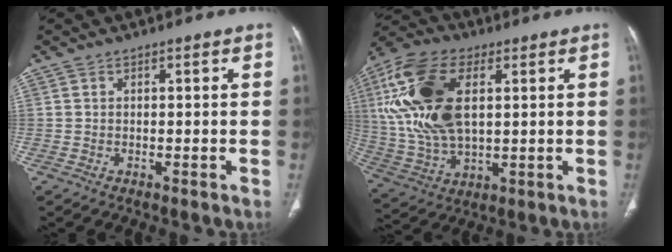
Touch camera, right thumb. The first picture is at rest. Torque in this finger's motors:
{"motor_torque": [1.40, 3.61, 2.47, 0.31, 0.37]}